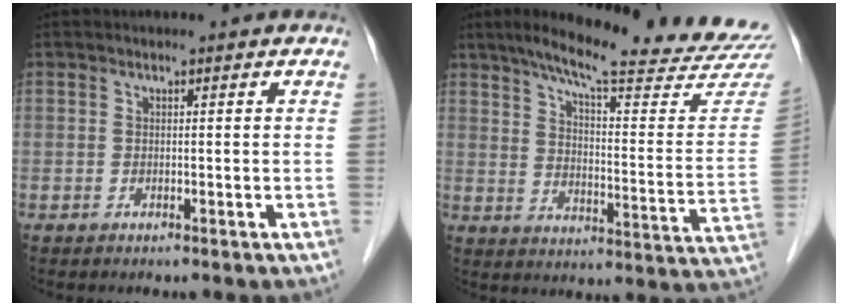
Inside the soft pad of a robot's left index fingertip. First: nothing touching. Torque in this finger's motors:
{"motor_torque": [0.60, -0.76, 0.27, 0.08]}